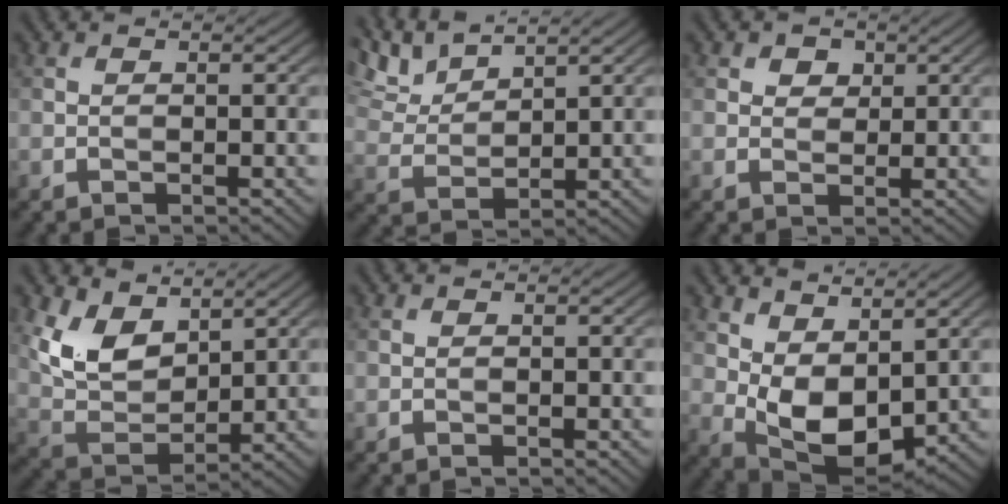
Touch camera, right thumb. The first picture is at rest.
{"total": 6.3, "force": [4.9, 1.6, 3.5], "torque": [-0.089, 0.011, 0.102]}
{"total": 2.6, "force": [1.3, 1.9, 1.1], "torque": [-0.019, -0.002, 0.018]}
{"total": 8.7, "force": [4.6, 4.9, 5.5], "torque": [-0.129, -0.006, 0.091]}
{"total": 0.0}
{"total": 8.8, "force": [2.6, 5.1, 6.7], "torque": [-0.148, -0.008, 0.055]}